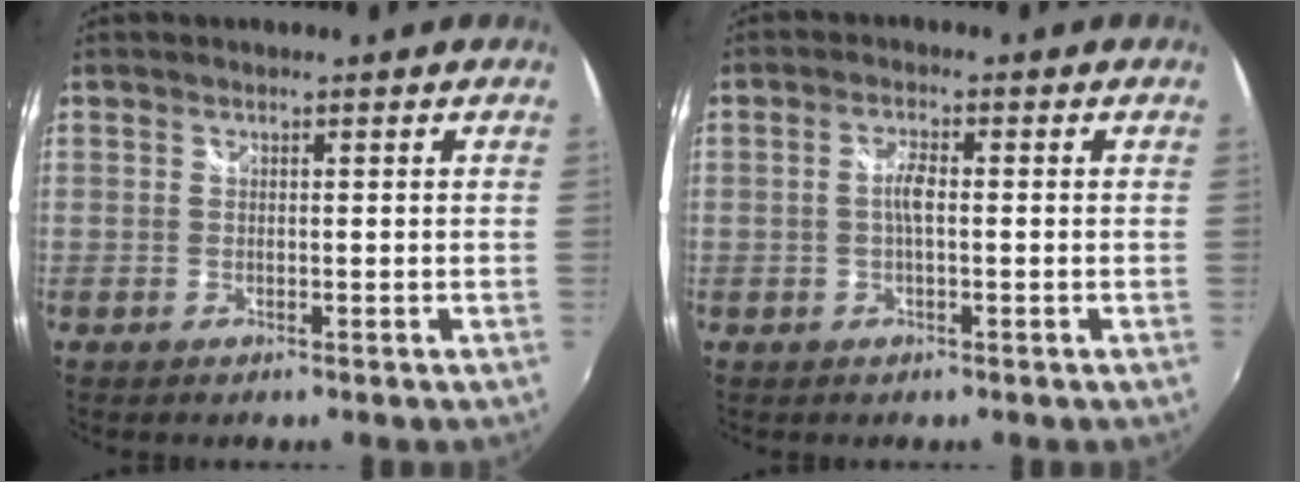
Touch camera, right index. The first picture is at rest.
{"total": 2.8, "force": [-0.2, 0.8, 2.7], "torque": [-0.052, 0.005, -0.005]}